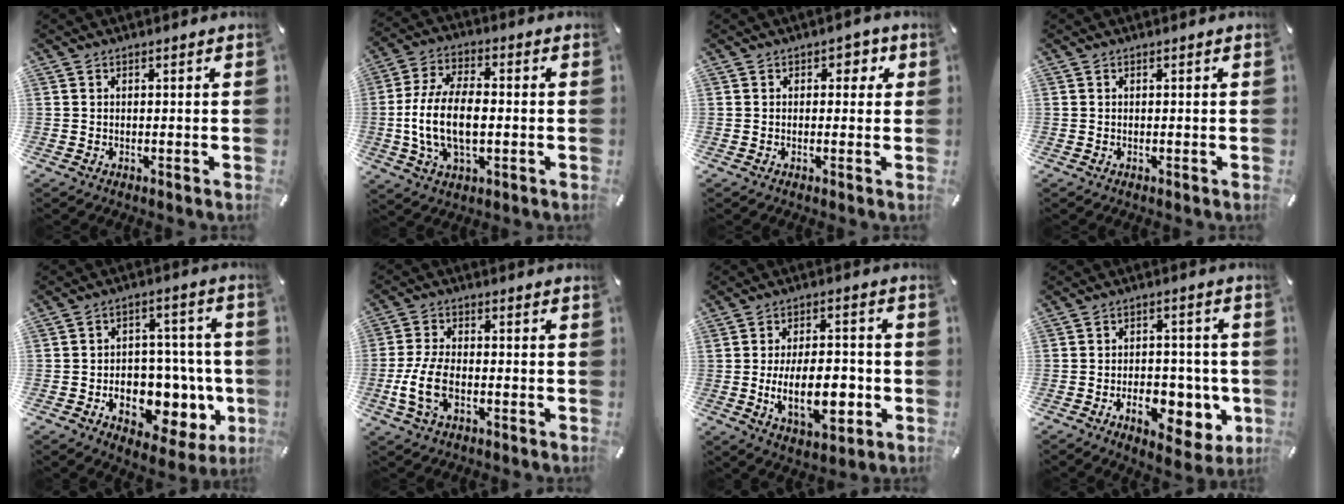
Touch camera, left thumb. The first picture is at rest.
{"total": 13.3, "force": [-1.8, 7.3, 11.0], "torque": [-0.233, 0.002, -0.030]}
{"total": 2.5, "force": [0.3, 2.0, 1.5], "torque": [-0.007, 0.002, -0.004]}
{"total": 0.0}
{"total": 13.4, "force": [-3.8, 9.1, 9.0], "torque": [-0.109, 0.014, -0.050]}
{"total": 8.1, "force": [-2.6, 4.6, 6.1], "torque": [-0.136, 0.002, -0.047]}
{"total": 15.1, "force": [-3.0, 7.7, 12.7], "torque": [-0.222, -0.004, -0.050]}
{"total": 12.5, "force": [-4.0, 7.5, 9.2], "torque": [-0.115, 0.012, -0.057]}